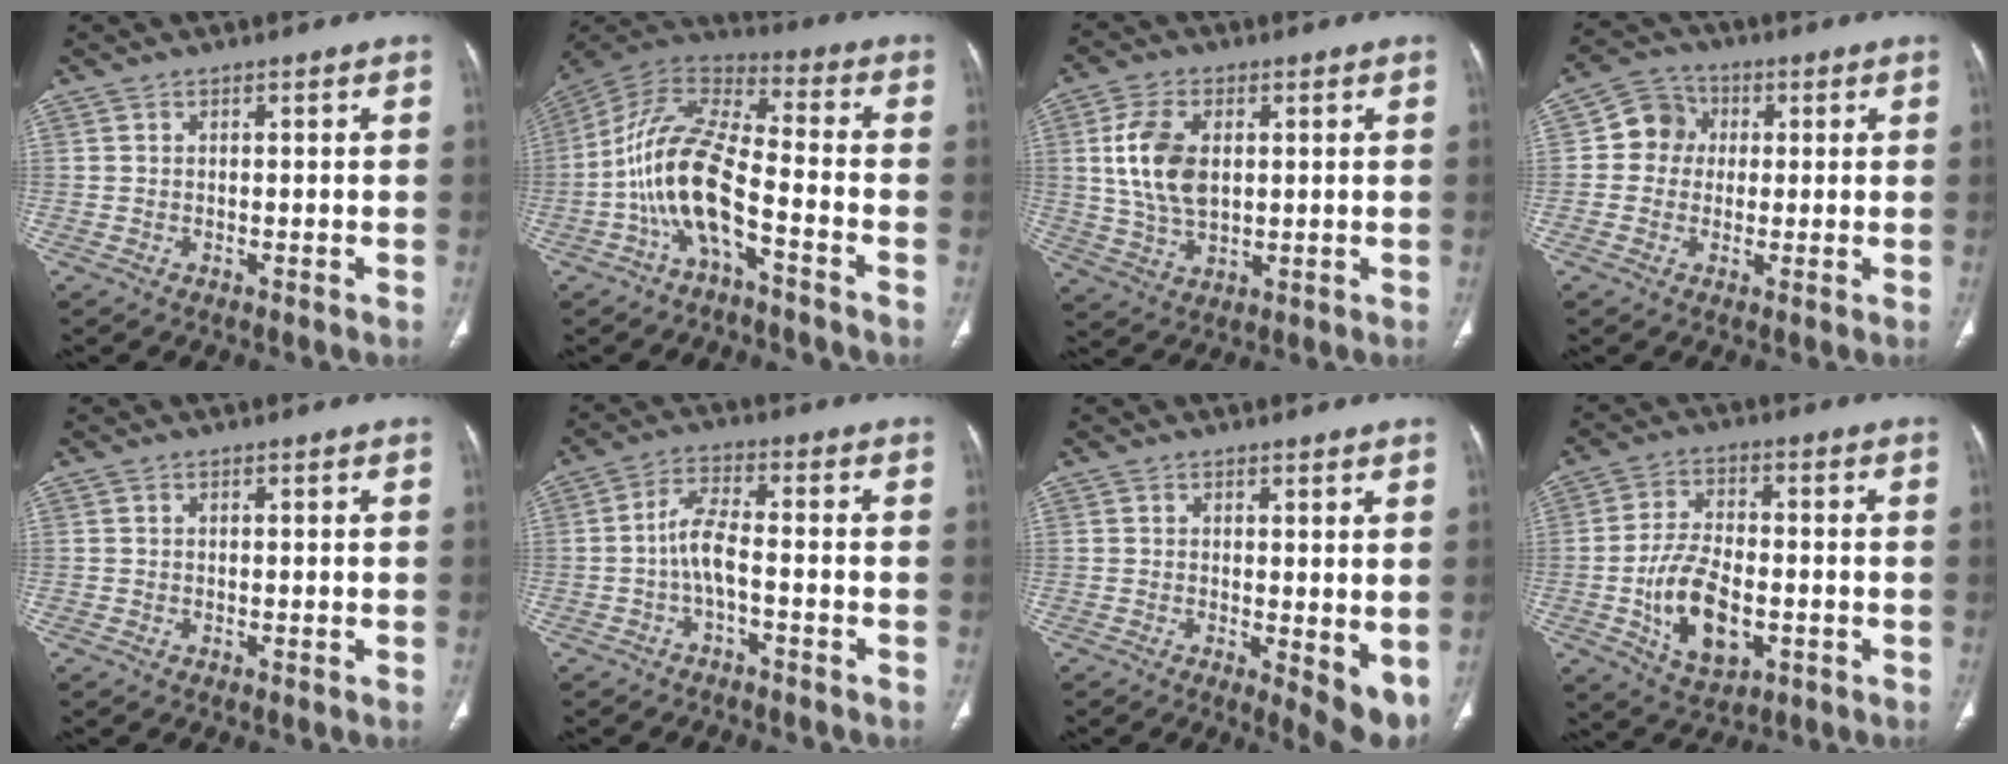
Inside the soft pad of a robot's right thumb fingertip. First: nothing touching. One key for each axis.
{"total": 14.5, "fx": -5.5, "fy": 5.1, "fz": 12.3, "tx": -0.254, "ty": 0.070, "tz": -0.109}
{"total": 10.8, "fx": 1.9, "fy": 6.5, "fz": 8.4, "tx": -0.162, "ty": -0.005, "tz": 0.041}
{"total": 6.8, "fx": 0.7, "fy": 6.2, "fz": 2.7, "tx": -0.022, "ty": 0.014, "tz": 0.000}
{"total": 0.0}
{"total": 5.2, "fx": -1.8, "fy": 1.7, "fz": 4.6, "tx": -0.096, "ty": 0.029, "tz": -0.037}
{"total": 6.3, "fx": -0.1, "fy": 2.5, "fz": 5.8, "tx": -0.074, "ty": -0.018, "tz": 0.002}
{"total": 12.2, "fx": -3.0, "fy": 6.8, "fz": 9.6, "tx": -0.164, "ty": 0.008, "tz": -0.046}